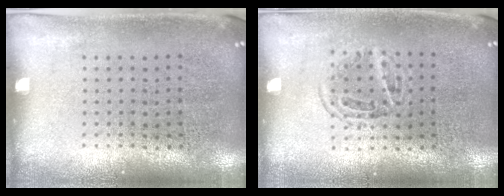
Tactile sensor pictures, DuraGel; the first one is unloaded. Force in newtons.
{"total": 1.2, "press": 1.0, "slide": 0.7}